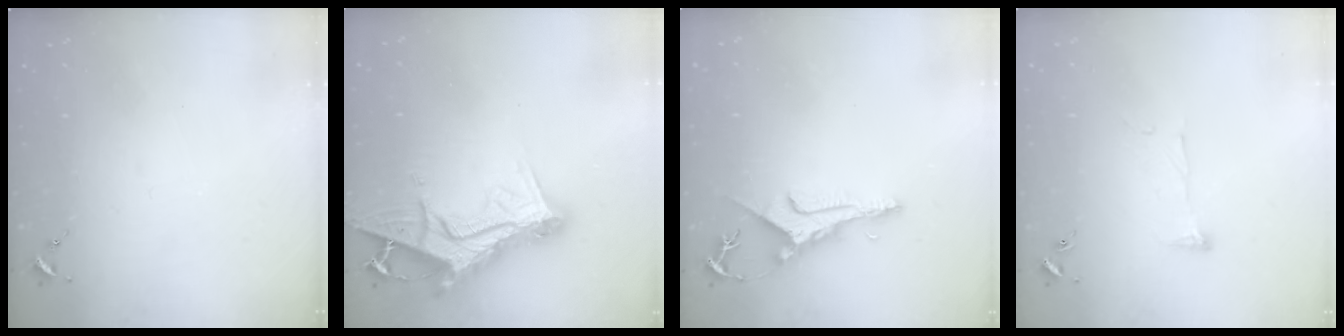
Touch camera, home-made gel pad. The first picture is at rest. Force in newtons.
{"total": 19.4, "press": 19.4, "slide": 1.4}
{"total": 8.1, "press": 8.1, "slide": 0.8}
{"total": 6.4, "press": 6.4, "slide": 0.6}